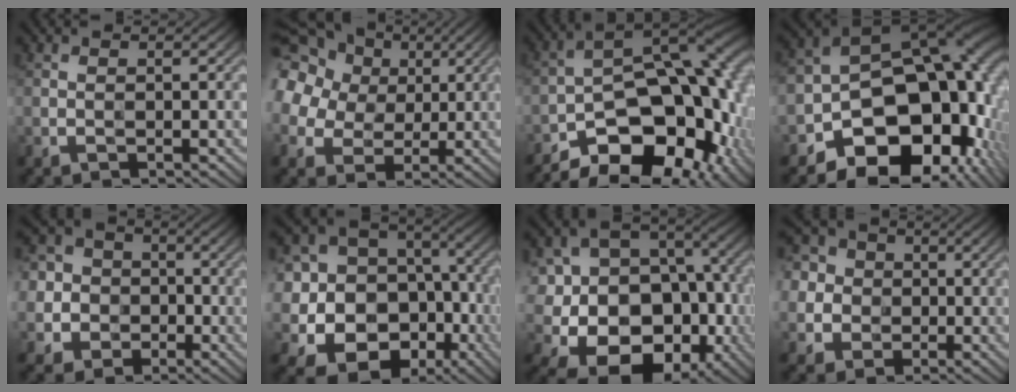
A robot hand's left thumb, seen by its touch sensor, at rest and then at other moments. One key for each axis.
{"total": 21.2, "fx": 8.3, "fy": 16.8, "fz": 9.9, "tx": -0.276, "ty": 0.046, "tz": 0.125}
{"total": 20.3, "fx": -10.1, "fy": 11.0, "fz": 13.7, "tx": -0.173, "ty": -0.015, "tz": -0.139}
{"total": 19.3, "fx": -6.3, "fy": 13.4, "fz": 12.4, "tx": -0.169, "ty": -0.042, "tz": -0.079}
{"total": 11.3, "fx": -1.3, "fy": 10.4, "fz": 4.0, "tx": -0.150, "ty": 0.003, "tz": -0.053}
{"total": 21.6, "fx": -5.3, "fy": 18.6, "fz": 9.7, "tx": -0.222, "ty": -0.014, "tz": -0.082}
{"total": 20.4, "fx": -6.6, "fy": 15.9, "fz": 10.8, "tx": -0.192, "ty": -0.024, "tz": -0.108}
{"total": 12.4, "fx": 1.4, "fy": 11.2, "fz": 5.0, "tx": -0.183, "ty": 0.014, "tz": -0.004}